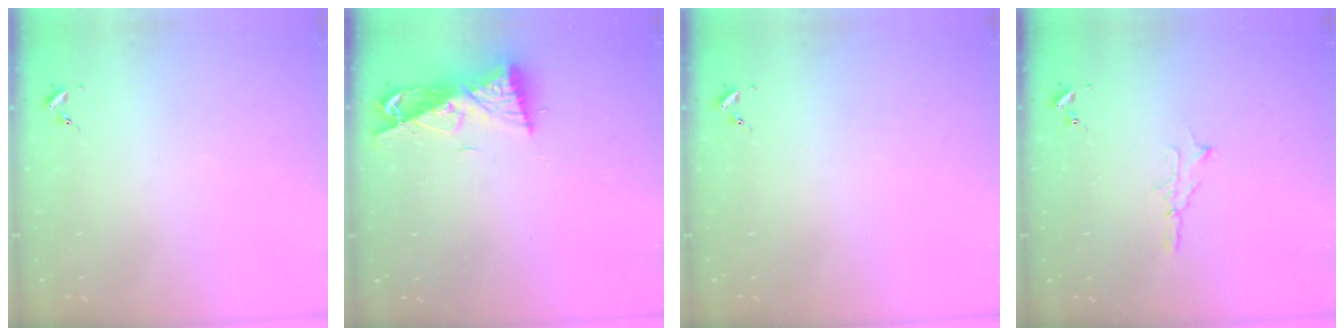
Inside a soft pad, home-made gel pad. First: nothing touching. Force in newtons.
{"total": 9.7, "press": 9.7, "slide": 0.7}
{"total": 0.0}
{"total": 4.7, "press": 4.7, "slide": 0.5}